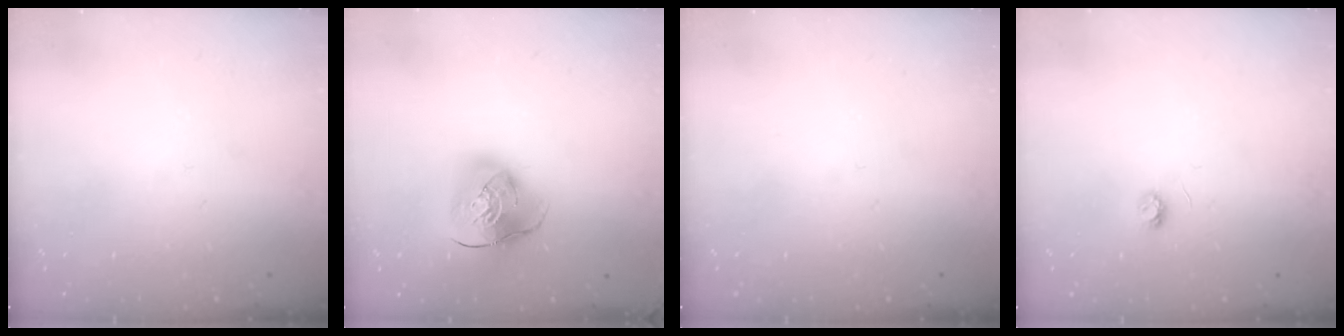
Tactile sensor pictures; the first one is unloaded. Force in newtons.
{"total": 12.1, "press": 11.9, "slide": 1.9}
{"total": 0.0}
{"total": 3.2, "press": 3.2, "slide": 0.3}